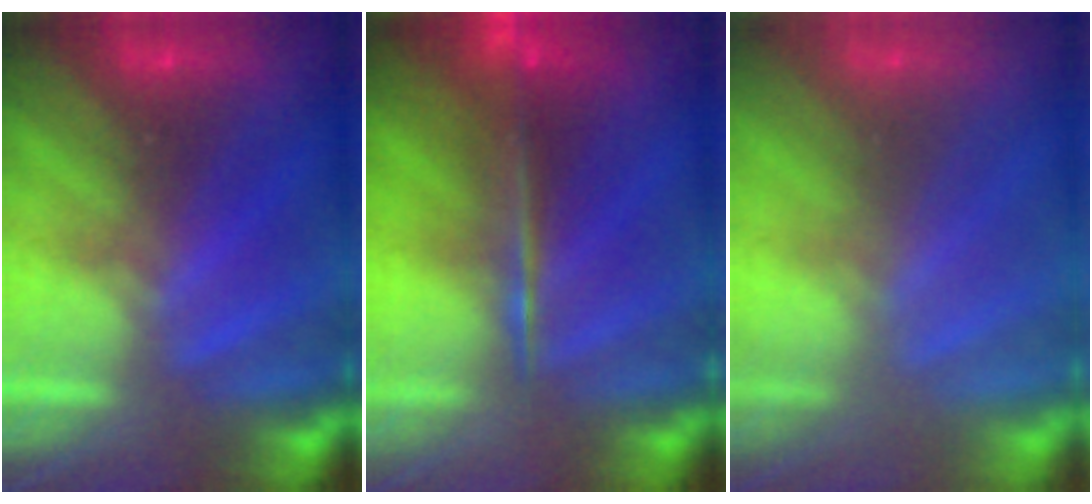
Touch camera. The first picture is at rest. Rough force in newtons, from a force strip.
{"total": 5.5}
{"total": 2.8}